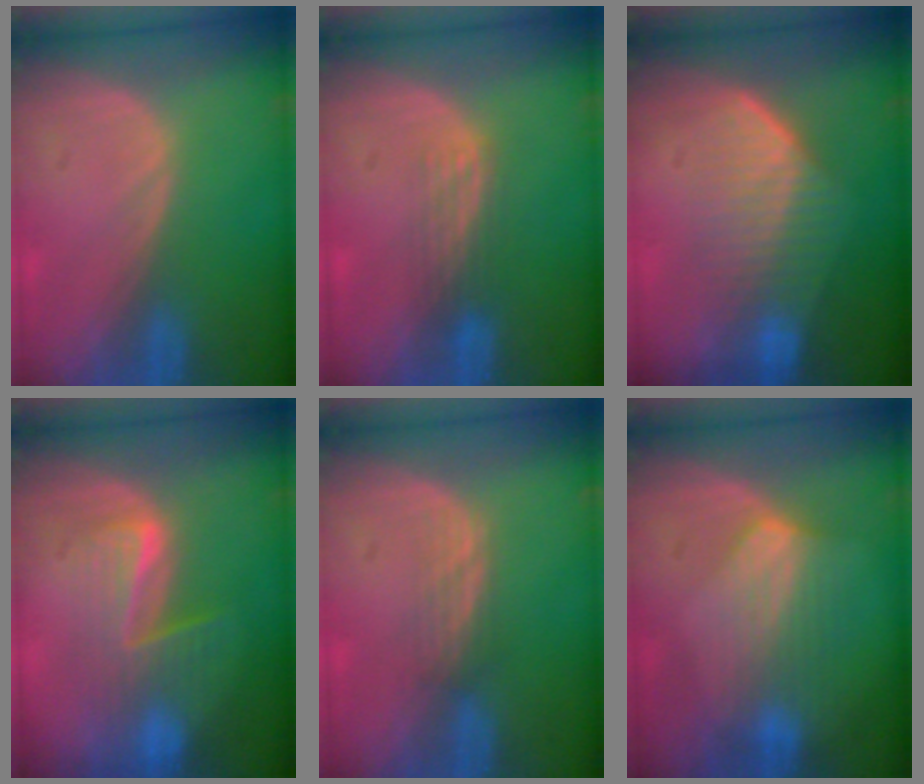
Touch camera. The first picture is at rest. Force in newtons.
{"total": 3.1, "press": 2.8, "slide": 1.4}
{"total": 7.2, "press": 6.7, "slide": 2.8}
{"total": 6.5, "press": 6.3, "slide": 1.3}
{"total": 2.2, "press": 2.1, "slide": 0.2}
{"total": 7.2, "press": 6.5, "slide": 3.1}